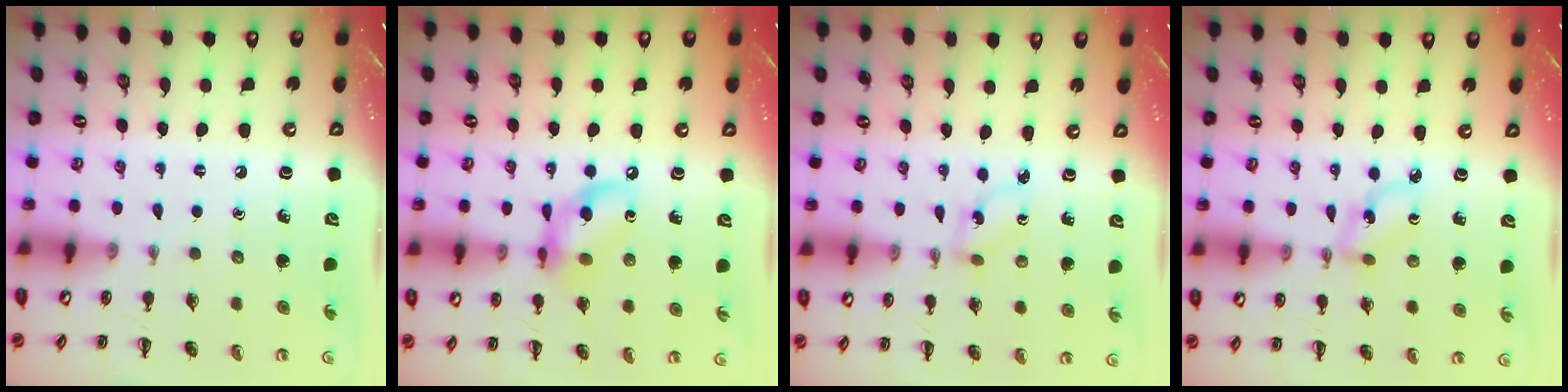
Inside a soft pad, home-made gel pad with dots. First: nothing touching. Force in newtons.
{"total": 11.8, "press": 11.6, "slide": 2.4}
{"total": 1.7, "press": 1.5, "slide": 0.8}
{"total": 2.8, "press": 2.7, "slide": 0.8}